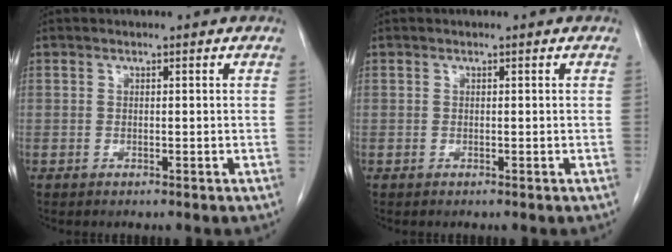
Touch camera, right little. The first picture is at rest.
{"total": 0.0}